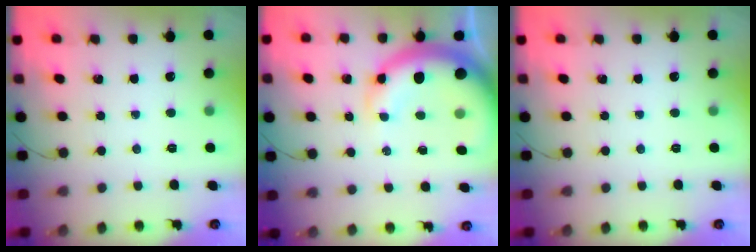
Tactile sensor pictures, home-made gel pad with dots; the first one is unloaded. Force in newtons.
{"total": 10.9, "press": 10.7, "slide": 2.2}
{"total": 0.0}